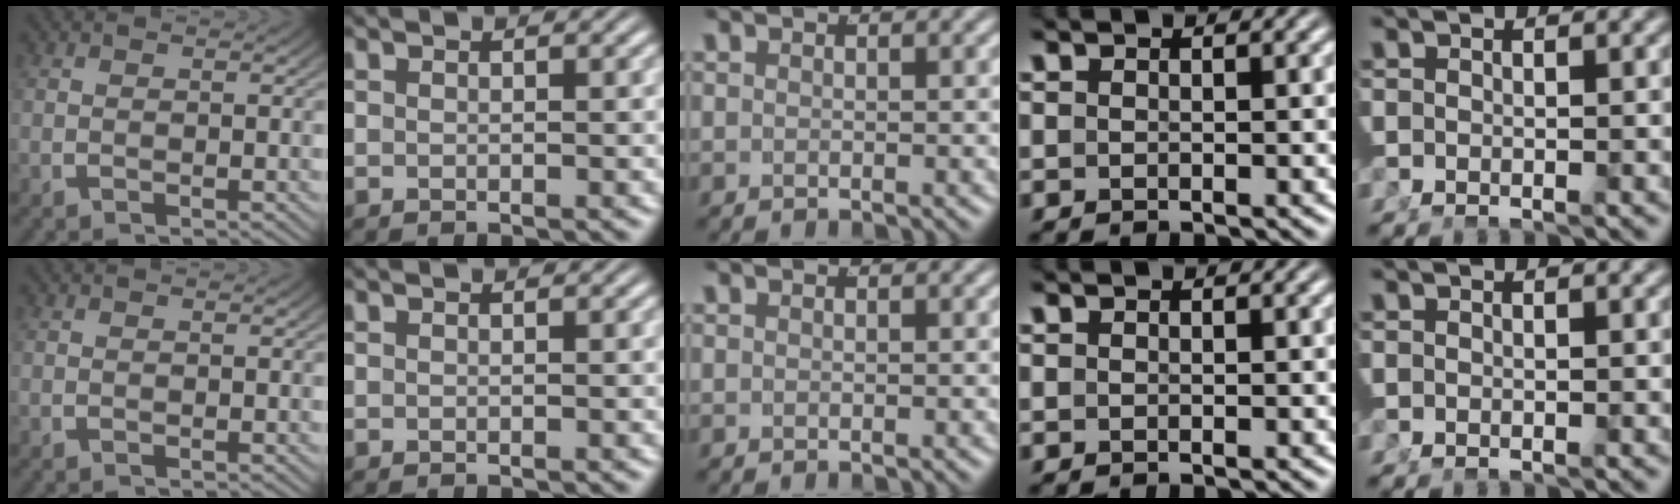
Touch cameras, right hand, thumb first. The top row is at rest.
{}